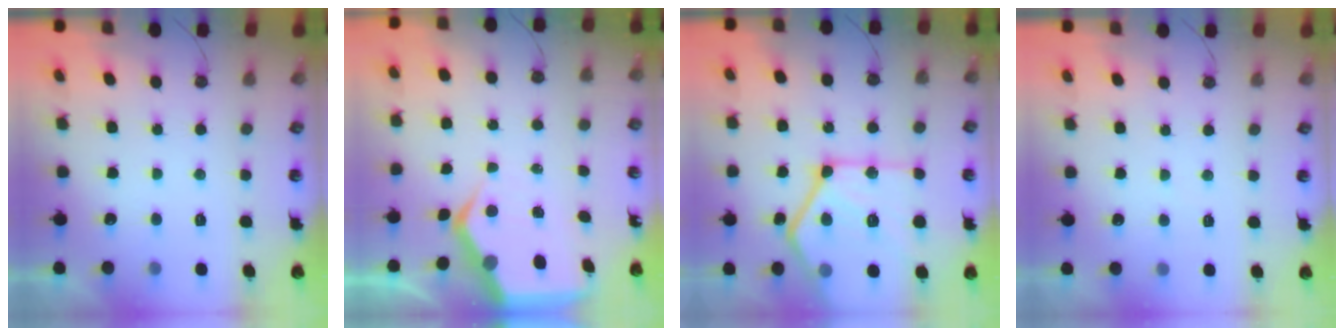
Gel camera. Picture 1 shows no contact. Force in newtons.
{"total": 7.9, "press": 7.8, "slide": 1.2}
{"total": 27.0, "press": 26.8, "slide": 3.2}
{"total": 1.9, "press": 1.9, "slide": 0.3}